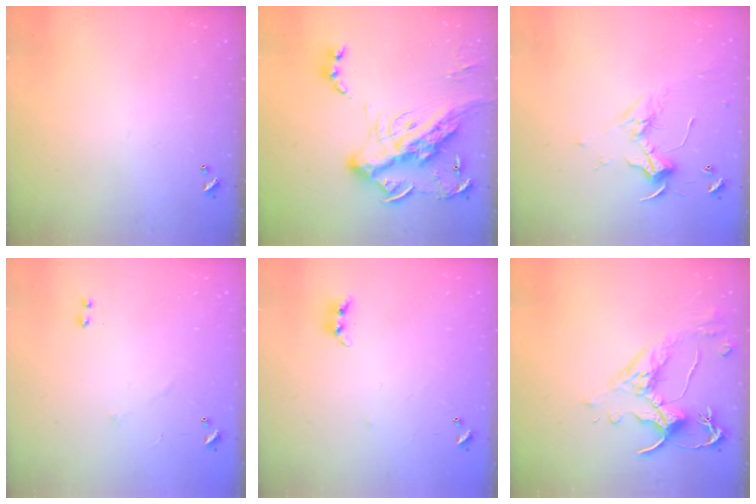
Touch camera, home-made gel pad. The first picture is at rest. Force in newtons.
{"total": 27.0, "press": 26.9, "slide": 2.5}
{"total": 1.3, "press": 1.2, "slide": 0.3}
{"total": 5.9, "press": 5.9, "slide": 0.7}
{"total": 7.2, "press": 7.2, "slide": 0.6}
{"total": 2.6, "press": 2.2, "slide": 1.4}